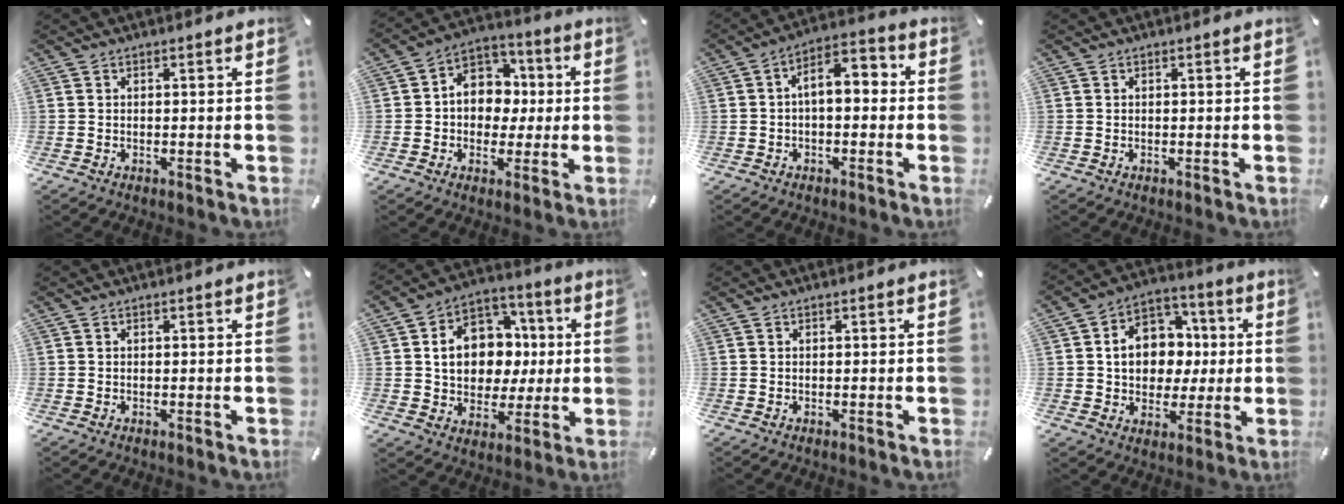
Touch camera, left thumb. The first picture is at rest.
{"total": 9.6, "force": [-0.2, 8.8, 3.9], "torque": [-0.064, 0.010, -0.001]}
{"total": 6.2, "force": [-0.4, 3.6, 5.1], "torque": [-0.080, 0.008, -0.012]}
{"total": 0.0}
{"total": 0.0}
{"total": 13.7, "force": [0.7, 11.6, 7.2], "torque": [-0.130, 0.007, 0.020]}
{"total": 0.0}
{"total": 12.2, "force": [0.3, 10.5, 6.3], "torque": [-0.110, 0.013, 0.013]}